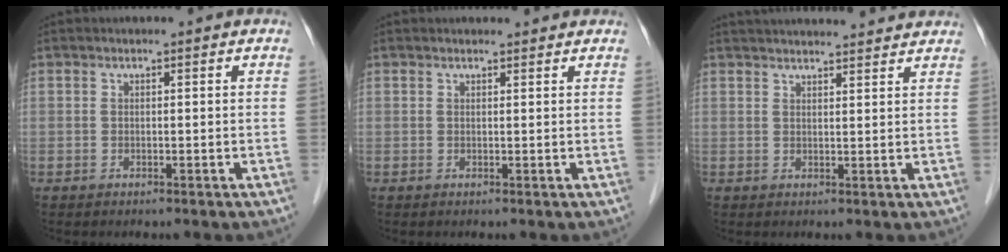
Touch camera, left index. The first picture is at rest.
{"total": 2.4, "force": [2.3, 0.6, 0.3], "torque": [-0.009, 0.014, 0.026]}
{"total": 14.3, "force": [13.5, 1.6, 4.4], "torque": [-0.062, 0.039, 0.175]}